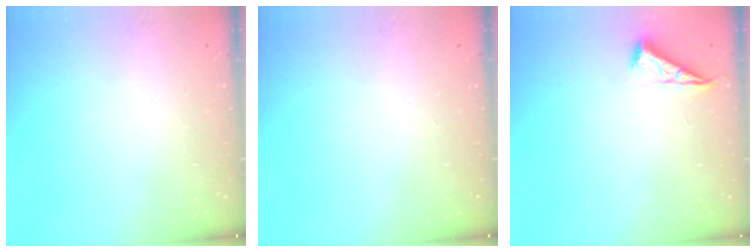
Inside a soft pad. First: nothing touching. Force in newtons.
{"total": 0.0}
{"total": 5.0, "press": 5.0, "slide": 0.7}